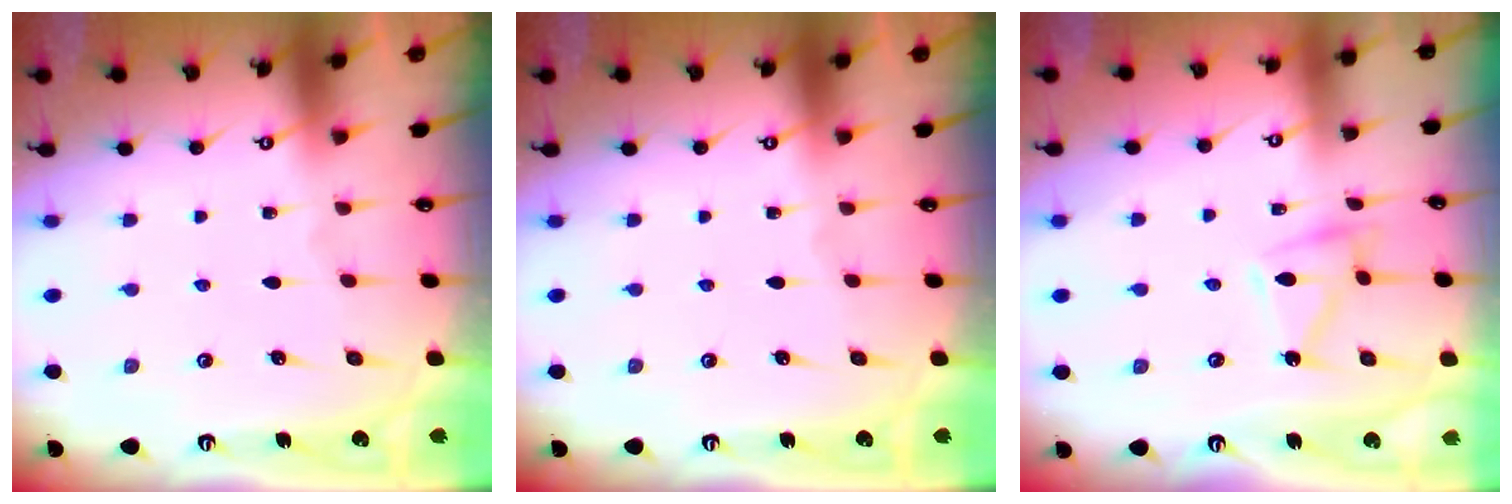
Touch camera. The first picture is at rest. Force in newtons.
{"total": 0.0}
{"total": 8.1, "press": 8.1, "slide": 0.3}